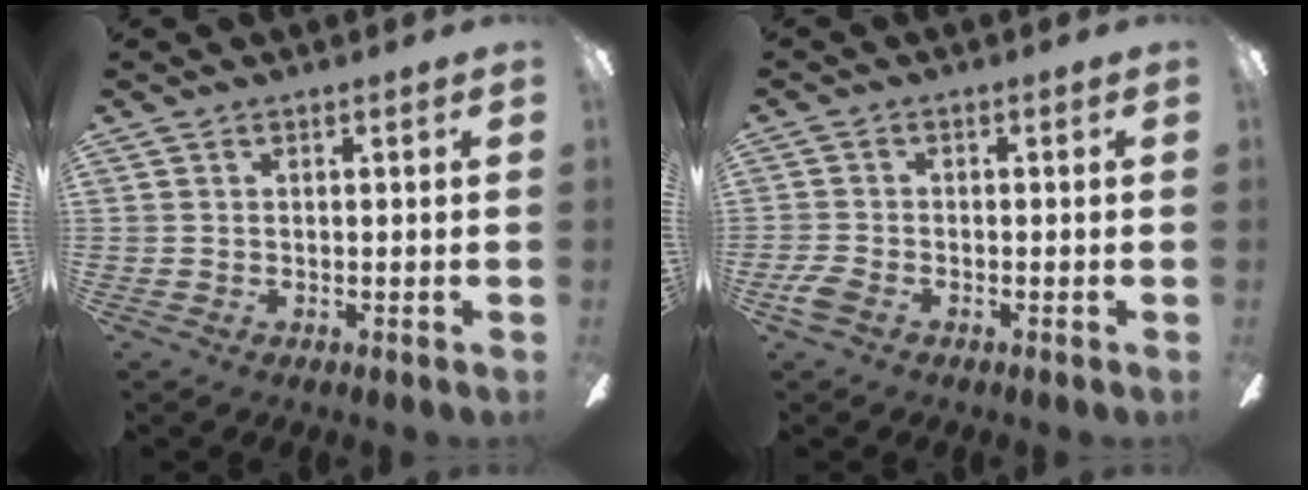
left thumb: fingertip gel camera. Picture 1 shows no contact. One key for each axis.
{"total": 3.4, "fx": -1.7, "fy": 2.0, "fz": 2.2, "tx": -0.052, "ty": 0.003, "tz": -0.033}